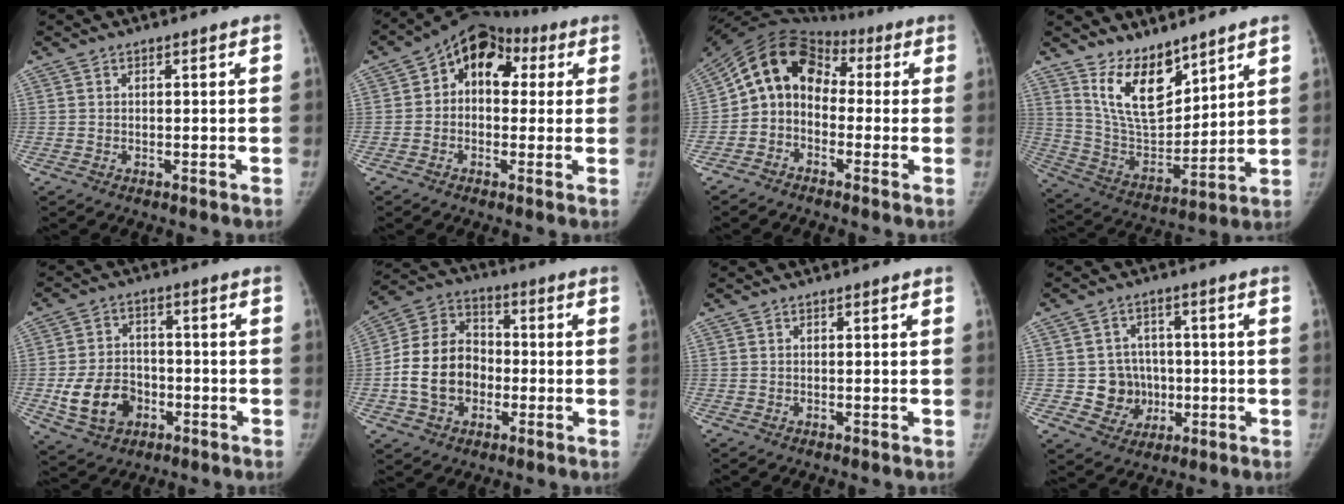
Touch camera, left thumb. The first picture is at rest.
{"total": 11.2, "force": [2.4, 8.1, 7.3], "torque": [-0.069, 0.032, 0.022]}
{"total": 12.0, "force": [-0.8, 9.8, 6.9], "torque": [-0.108, 0.058, -0.033]}
{"total": 13.9, "force": [9.5, 6.4, 7.9], "torque": [-0.101, -0.073, 0.196]}
{"total": 11.1, "force": [-3.5, 8.5, 6.2], "torque": [-0.091, 0.021, -0.054]}
{"total": 14.2, "force": [-2.5, 11.2, 8.4], "torque": [-0.131, 0.032, -0.051]}
{"total": 0.0}
{"total": 8.0, "force": [-1.0, 7.6, 2.4], "torque": [0.005, 0.016, -0.009]}